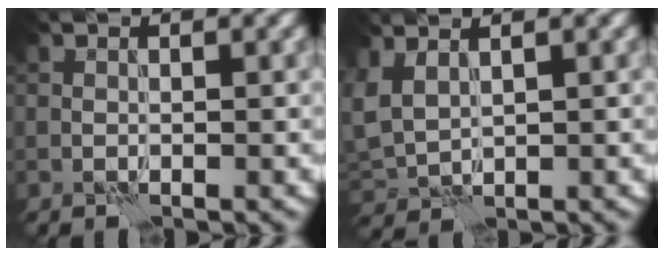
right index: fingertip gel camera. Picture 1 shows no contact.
{"total": 2.8, "force": [1.6, 1.6, 1.7], "torque": [-0.052, 0.006, 0.039]}